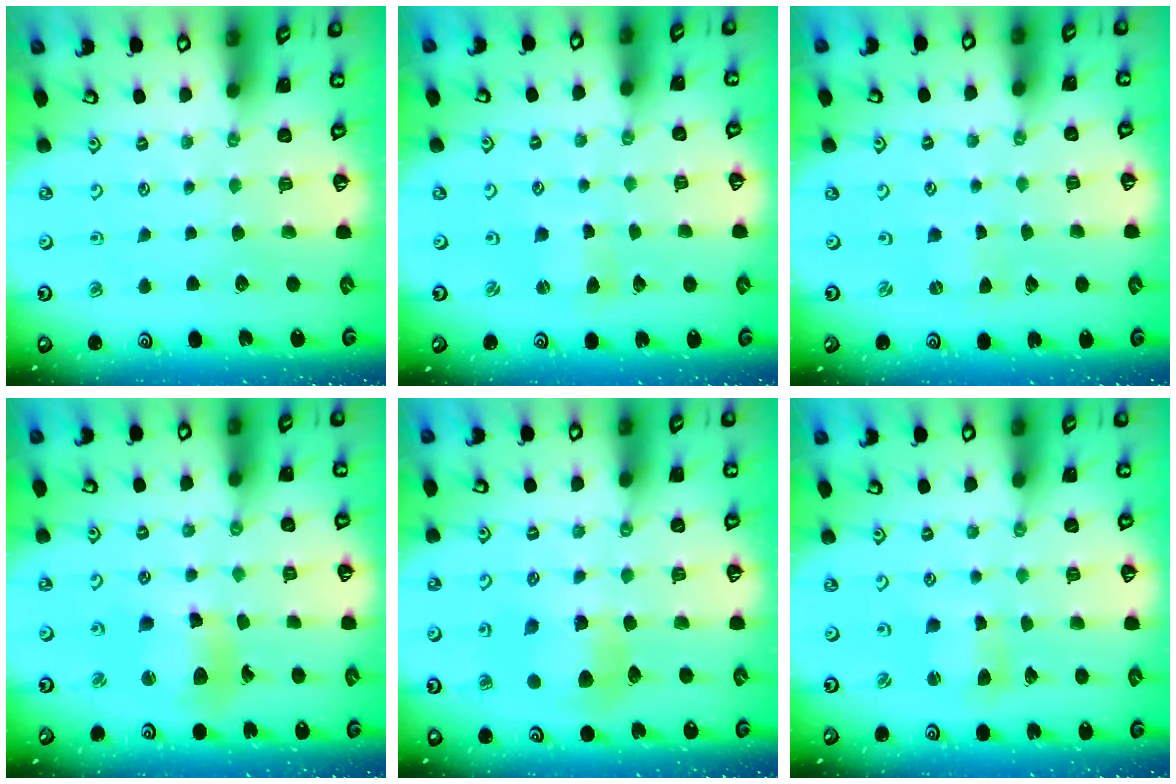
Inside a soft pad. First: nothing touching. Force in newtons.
{"total": 1.3, "press": 1.2, "slide": 0.2}
{"total": 0.0}
{"total": 11.0, "press": 10.7, "slide": 2.4}
{"total": 7.8, "press": 7.7, "slide": 0.9}
{"total": 4.2, "press": 4.1, "slide": 0.5}